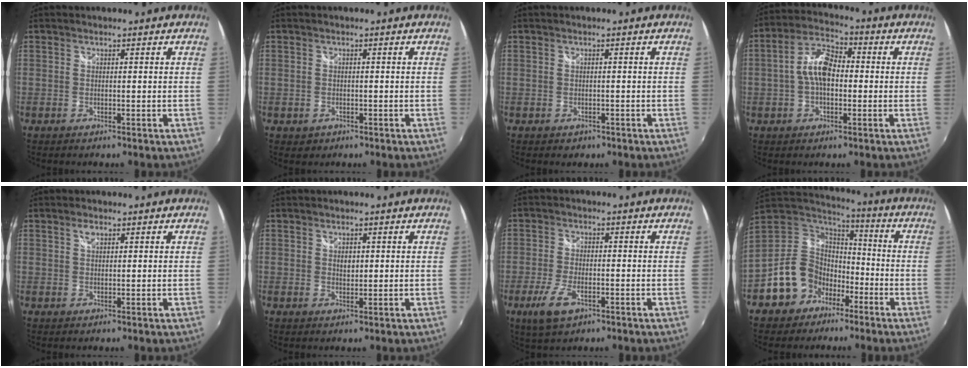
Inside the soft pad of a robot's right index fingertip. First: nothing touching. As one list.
[{"total": 1.9, "force": [-0.7, 1.6, 0.6], "torque": [-0.013, -0.003, -0.007]}, {"total": 1.9, "force": [-0.9, 1.5, 0.7], "torque": [-0.015, -0.005, -0.009]}, {"total": 8.5, "force": [-0.6, 4.7, 7.1], "torque": [-0.143, 0.022, -0.012]}, {"total": 1.4, "force": [0.8, 0.6, 1.0], "torque": [-0.017, 0.003, 0.012]}, {"total": 1.6, "force": [0.3, 1.2, 1.0], "torque": [-0.014, 0.001, 0.005]}, {"total": 7.1, "force": [-3.6, 3.2, 5.2], "torque": [-0.126, -0.012, -0.063]}, {"total": 14.4, "force": [-7.3, 11.5, 4.8], "torque": [-0.120, 0.032, -0.113]}]